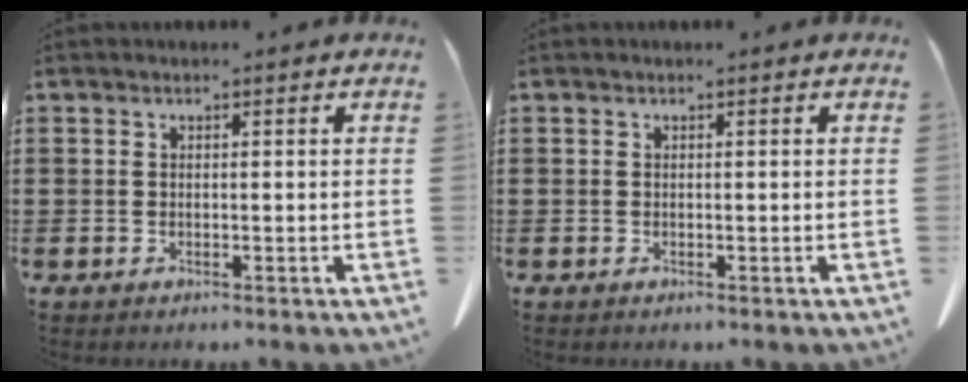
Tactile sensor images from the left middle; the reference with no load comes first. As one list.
[{"total": 0.0}]